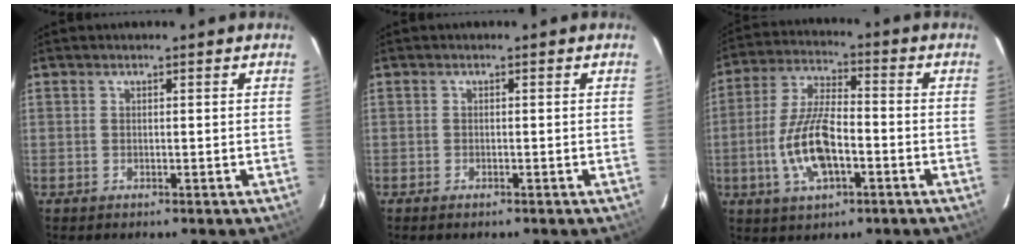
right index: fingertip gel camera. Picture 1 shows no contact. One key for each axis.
{"total": 0.9, "fx": -0.7, "fy": 0.3, "fz": 0.5, "tx": -0.009, "ty": -0.003, "tz": -0.014}
{"total": 12.5, "fx": -3.8, "fy": 5.0, "fz": 10.8, "tx": -0.227, "ty": 0.001, "tz": -0.069}